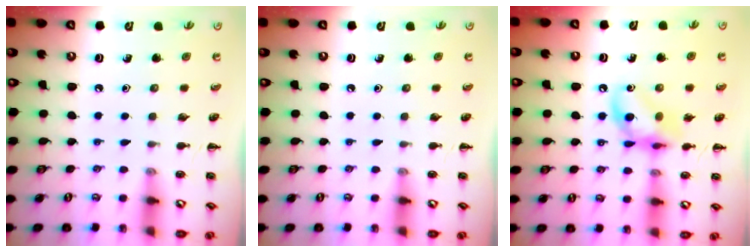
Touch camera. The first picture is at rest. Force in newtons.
{"total": 0.0}
{"total": 12.2, "press": 12.0, "slide": 2.0}